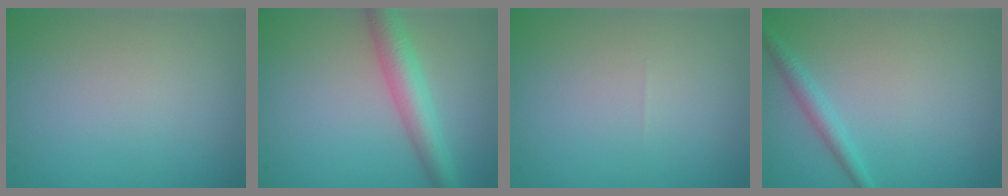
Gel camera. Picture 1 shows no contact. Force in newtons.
{"total": 4.2, "press": 4.2, "slide": 0.2}
{"total": 0.0}
{"total": 1.8, "press": 1.8, "slide": 0.1}